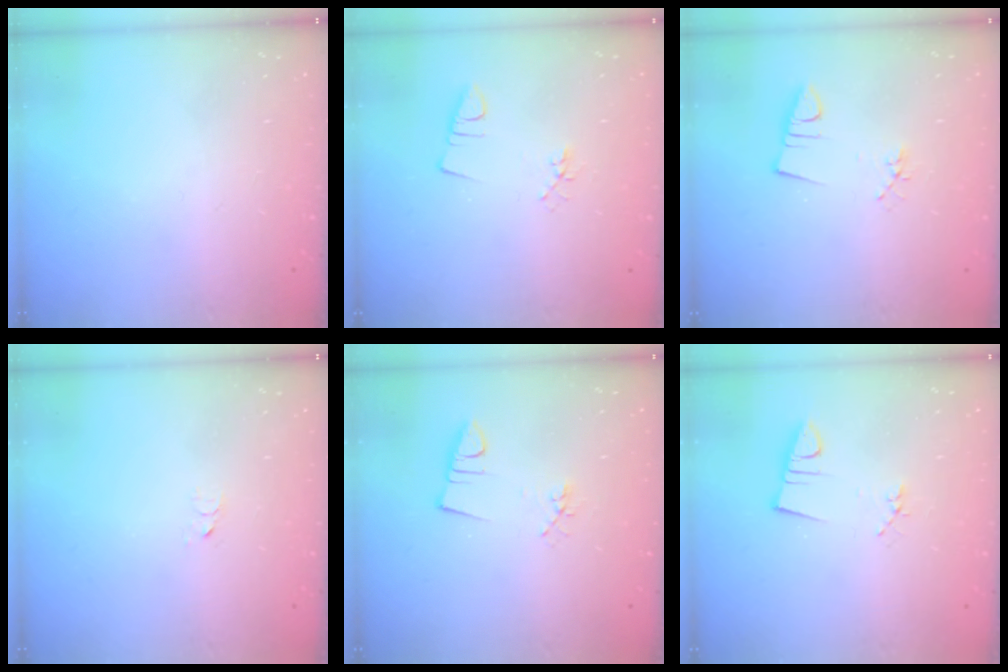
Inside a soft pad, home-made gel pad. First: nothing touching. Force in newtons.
{"total": 2.2, "press": 1.7, "slide": 1.4}
{"total": 2.6, "press": 1.1, "slide": 2.4}
{"total": 2.5, "press": 2.5, "slide": 0.2}
{"total": 2.9, "press": 1.5, "slide": 2.5}
{"total": 3.1, "press": 1.8, "slide": 2.6}